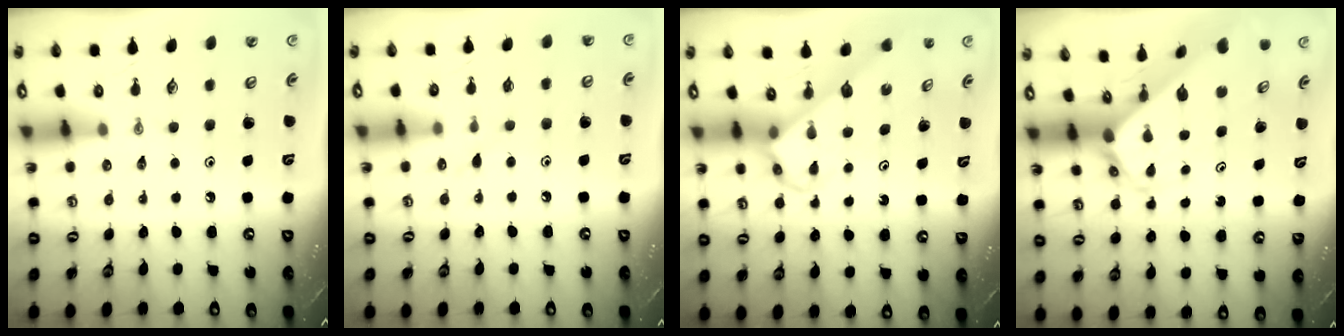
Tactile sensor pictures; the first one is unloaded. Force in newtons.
{"total": 5.0, "press": 5.0, "slide": 0.4}
{"total": 3.8, "press": 3.8, "slide": 0.2}
{"total": 2.8, "press": 2.8, "slide": 0.3}